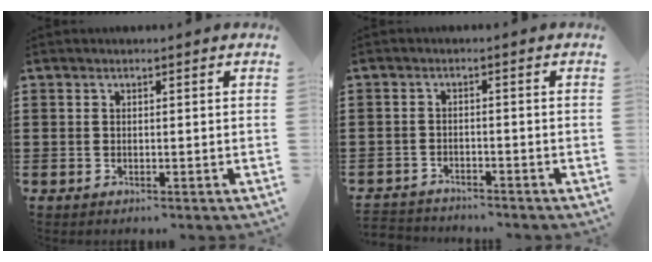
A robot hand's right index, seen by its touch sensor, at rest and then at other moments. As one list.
[{"total": 2.1, "force": [-2.1, 0.1, -0.1], "torque": [-0.007, -0.002, -0.047]}]